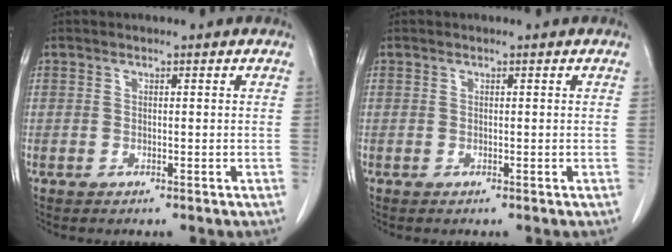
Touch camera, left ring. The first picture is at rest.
{"total": 0.0}